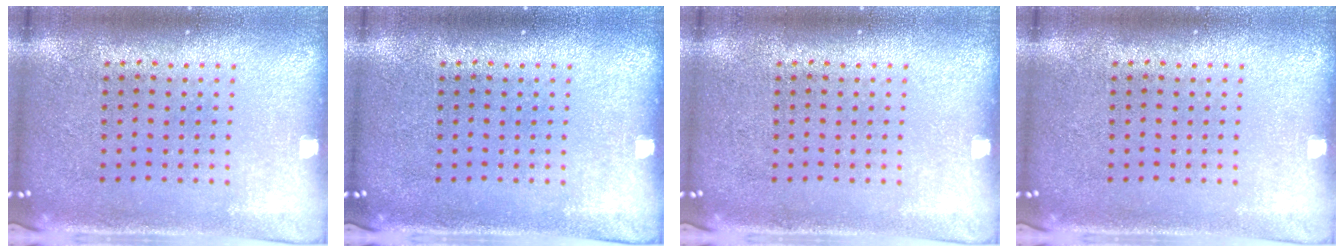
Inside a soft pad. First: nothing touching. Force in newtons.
{"total": 0.0}
{"total": 0.0}
{"total": 0.0}